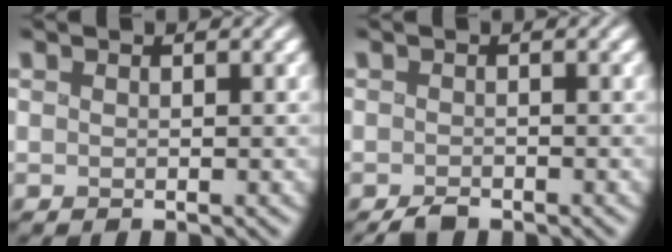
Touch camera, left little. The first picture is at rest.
{"total": 1.6, "force": [-1.5, 0.5, 0.4], "torque": [-0.004, -0.005, -0.029]}